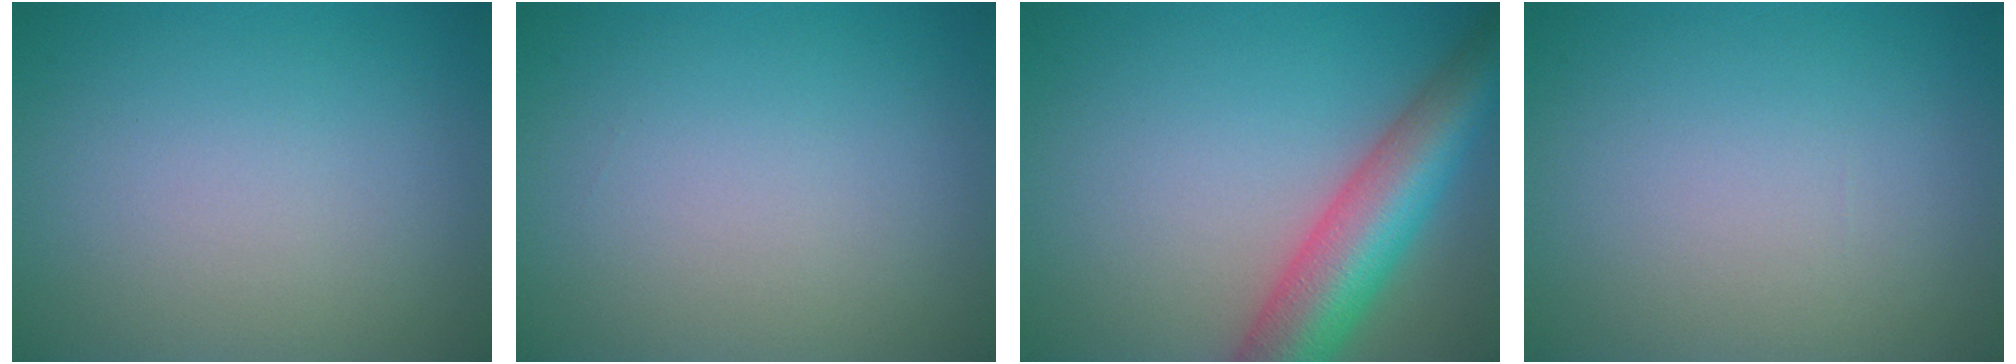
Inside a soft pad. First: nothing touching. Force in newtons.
{"total": 0.0}
{"total": 8.5, "press": 8.5, "slide": 0.4}
{"total": 0.0}